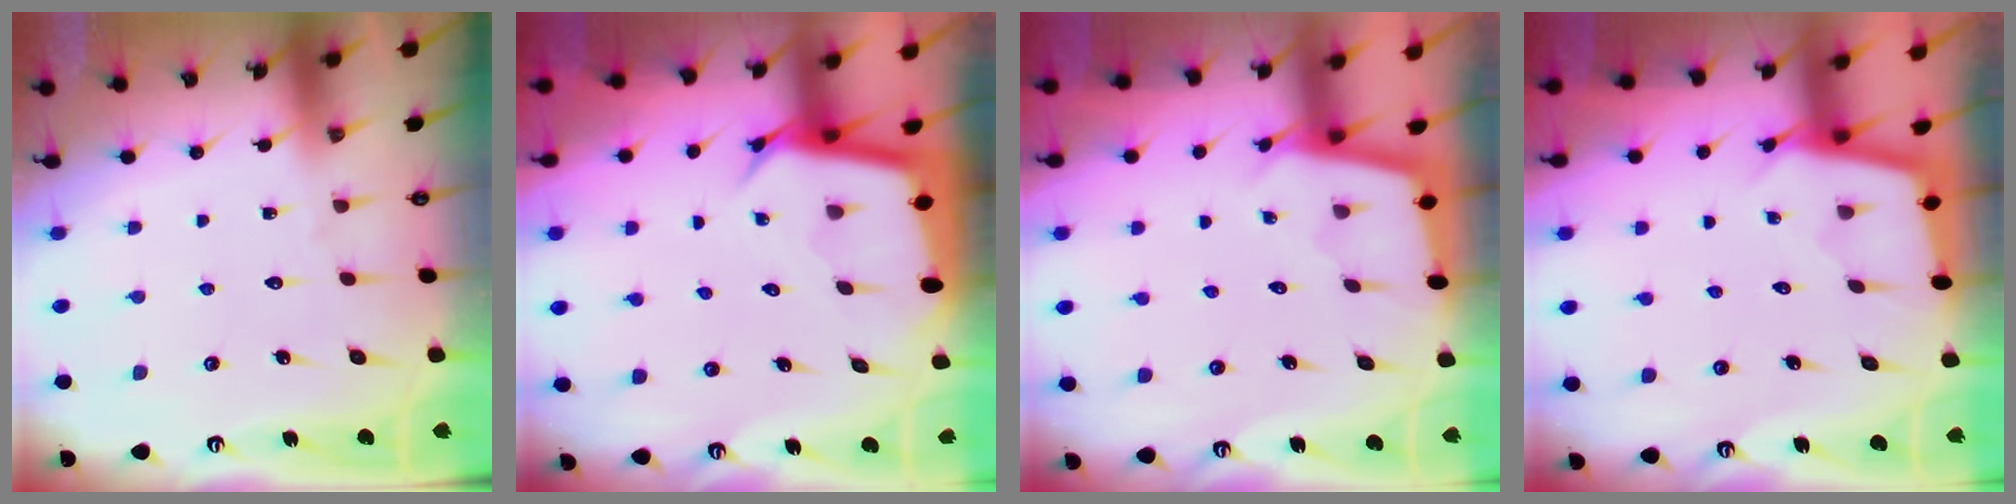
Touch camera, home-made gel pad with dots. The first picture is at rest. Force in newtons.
{"total": 4.2, "press": 4.2, "slide": 0.4}
{"total": 2.3, "press": 2.3, "slide": 0.2}
{"total": 2.5, "press": 2.5, "slide": 0.2}